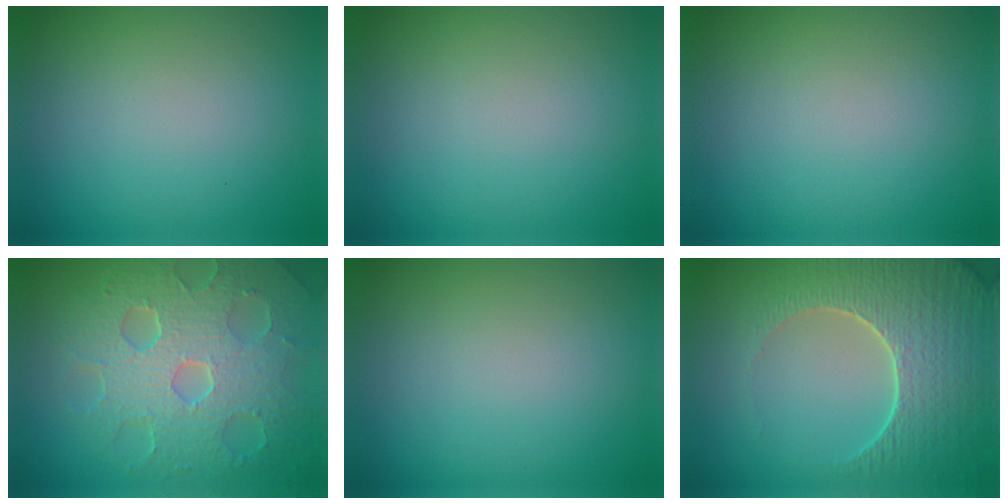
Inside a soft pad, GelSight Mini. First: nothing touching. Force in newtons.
{"total": 0.0}
{"total": 0.0}
{"total": 9.0, "press": 6.0, "slide": 6.6}
{"total": 0.0}
{"total": 6.6, "press": 5.4, "slide": 3.8}